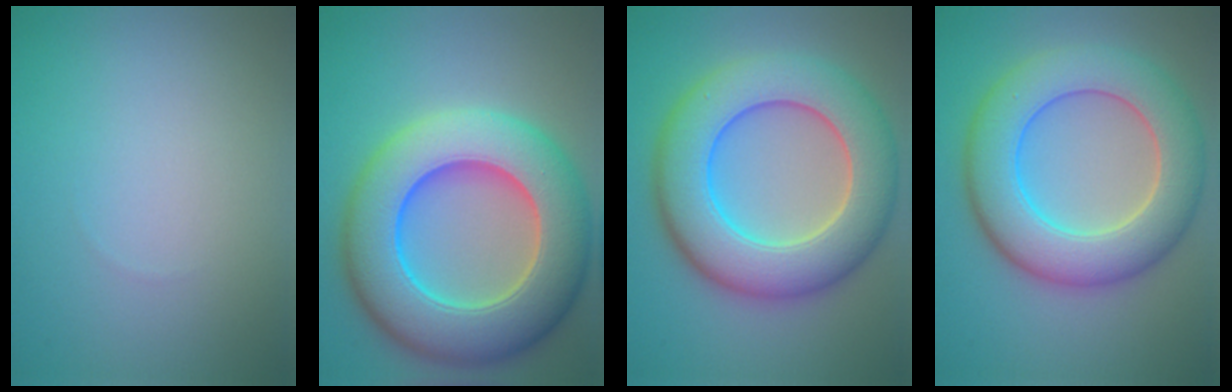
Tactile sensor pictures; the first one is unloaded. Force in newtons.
{"total": 13.3, "press": 13.1, "slide": 2.1}
{"total": 11.1, "press": 11.0, "slide": 0.7}
{"total": 9.4, "press": 9.4, "slide": 0.5}